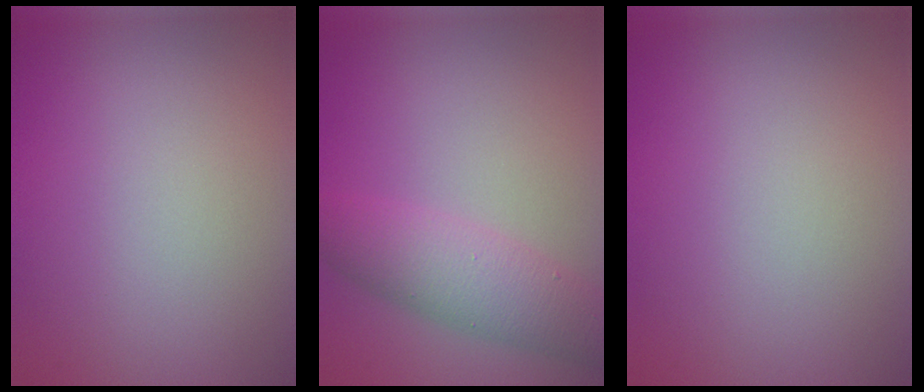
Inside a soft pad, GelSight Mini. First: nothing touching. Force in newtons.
{"total": 4.7, "press": 4.7, "slide": 0.3}
{"total": 0.0}